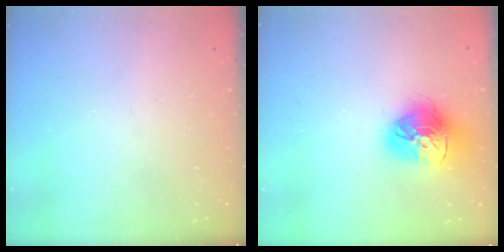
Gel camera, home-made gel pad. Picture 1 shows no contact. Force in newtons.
{"total": 17.3, "press": 17.2, "slide": 1.8}